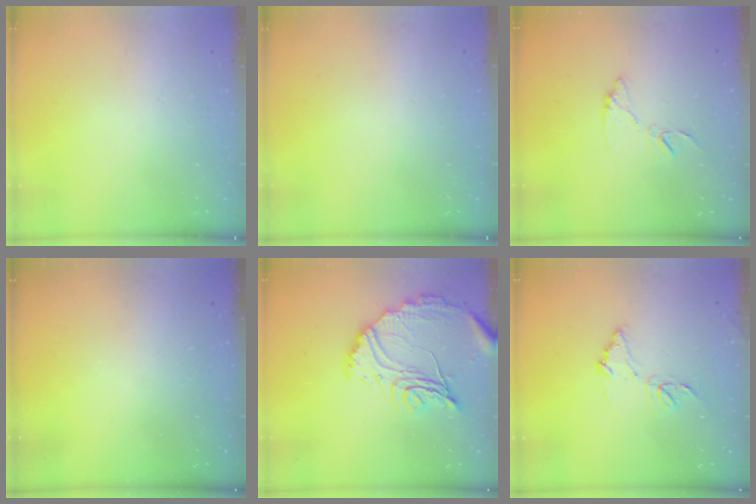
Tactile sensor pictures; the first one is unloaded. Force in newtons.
{"total": 0.0}
{"total": 7.6, "press": 7.6, "slide": 0.1}
{"total": 3.1, "press": 3.1, "slide": 0.1}
{"total": 16.8, "press": 16.7, "slide": 1.5}
{"total": 10.1, "press": 10.1, "slide": 0.7}